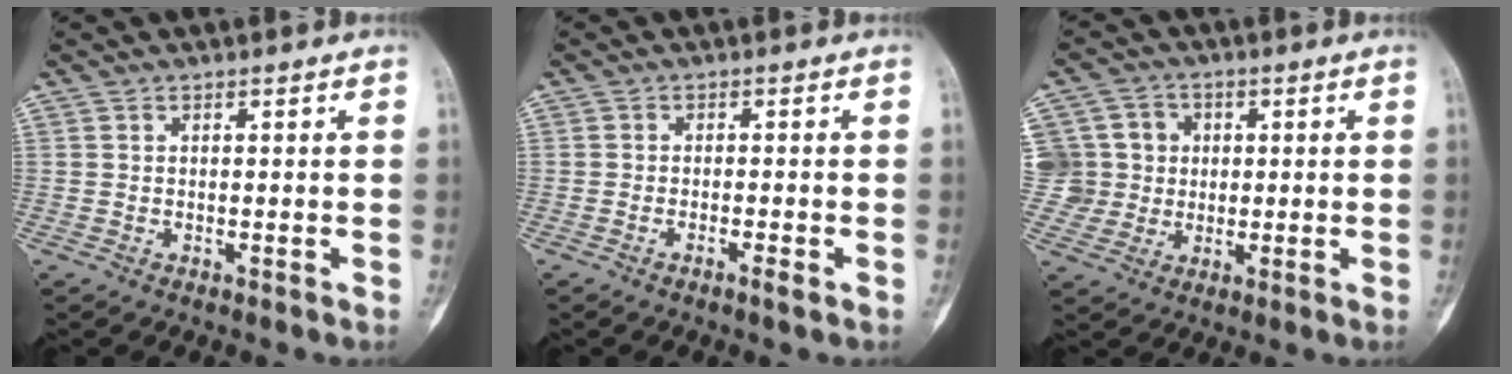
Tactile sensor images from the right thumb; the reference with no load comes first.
{"total": 1.6, "force": [-1.0, 0.1, 1.3], "torque": [-0.027, 0.003, -0.020]}
{"total": 9.1, "force": [1.3, 8.9, 1.6], "torque": [0.004, 0.017, 0.025]}